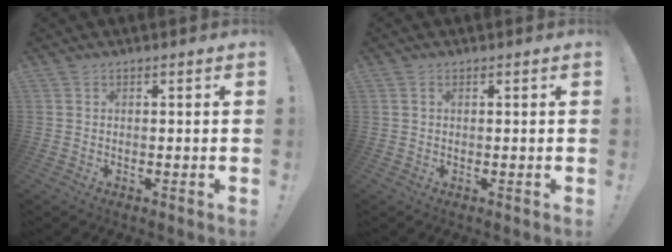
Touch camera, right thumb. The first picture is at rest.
{"total": 0.7, "force": [0.2, 0.5, 0.4], "torque": [-0.014, 0.005, 0.006]}